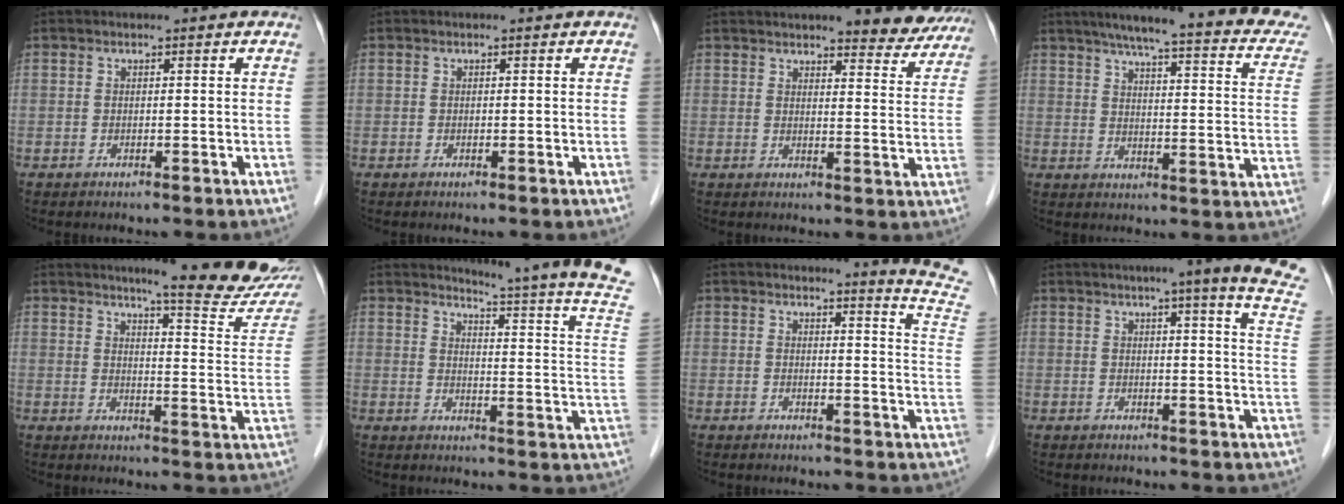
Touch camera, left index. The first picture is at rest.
{"total": 0.0}
{"total": 11.6, "force": [10.3, 2.4, 4.8], "torque": [-0.034, -0.011, 0.105]}
{"total": 24.1, "force": [20.4, 1.9, 12.8], "torque": [-0.173, -0.025, 0.242]}
{"total": 15.9, "force": [13.9, 0.4, 7.7], "torque": [-0.091, -0.065, 0.160]}
{"total": 15.7, "force": [14.2, -3.8, 5.6], "torque": [-0.092, -0.114, 0.158]}
{"total": 9.1, "force": [8.7, -2.1, 1.5], "torque": [-0.021, -0.098, 0.078]}
{"total": 16.2, "force": [12.9, -1.1, 9.7], "torque": [-0.126, -0.041, 0.132]}